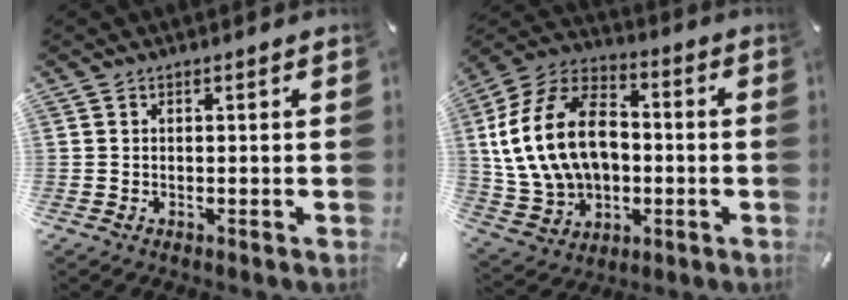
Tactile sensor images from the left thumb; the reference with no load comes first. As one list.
[{"total": 19.3, "force": [0.0, 14.8, 12.4], "torque": [-0.262, 0.009, 0.001]}]